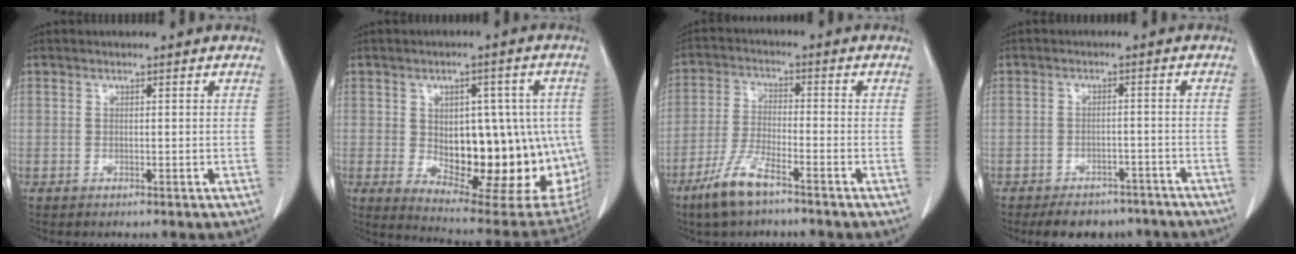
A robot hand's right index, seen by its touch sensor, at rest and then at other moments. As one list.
[{"total": 22.7, "force": [-2.2, 10.5, 20.1], "torque": [-0.223, 0.011, 0.002]}, {"total": 7.4, "force": [-5.1, 1.4, 5.2], "torque": [-0.116, -0.012, -0.098]}, {"total": 8.6, "force": [-7.1, 4.3, 2.1], "torque": [-0.009, 0.005, -0.088]}]